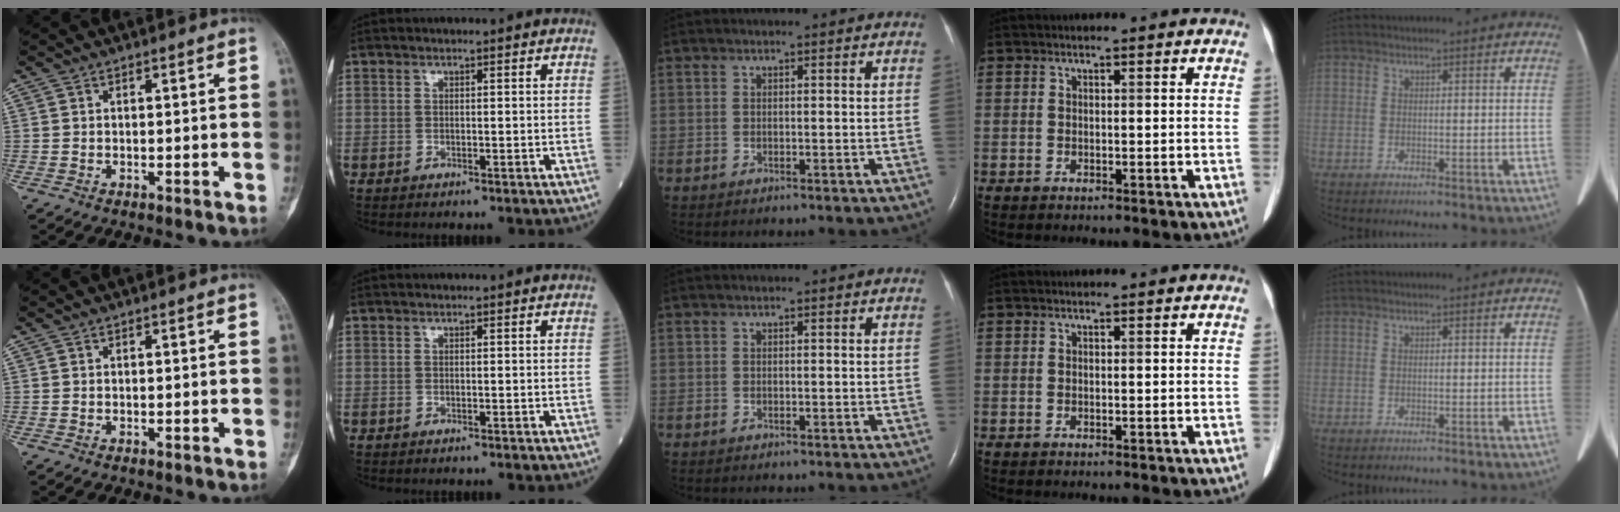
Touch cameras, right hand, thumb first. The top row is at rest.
{}